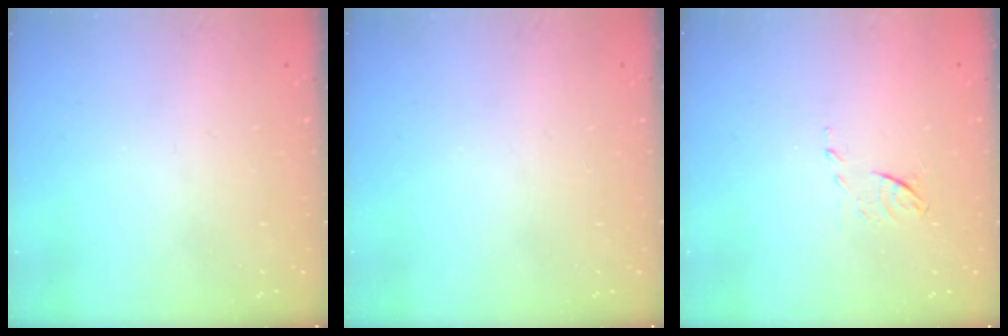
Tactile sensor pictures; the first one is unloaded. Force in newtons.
{"total": 0.0}
{"total": 5.5, "press": 5.5, "slide": 0.8}